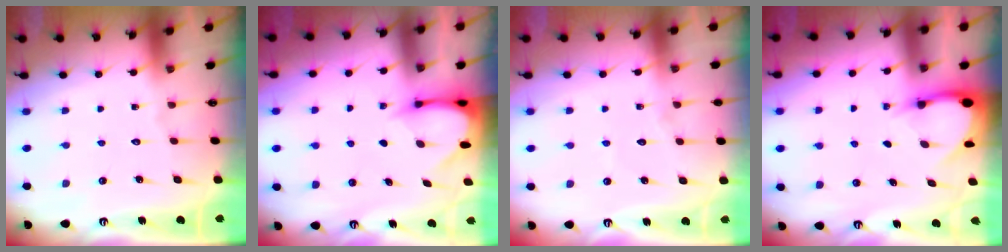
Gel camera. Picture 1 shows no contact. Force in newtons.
{"total": 3.4, "press": 3.4, "slide": 0.3}
{"total": 4.1, "press": 4.1, "slide": 0.4}
{"total": 3.5, "press": 3.5, "slide": 0.3}